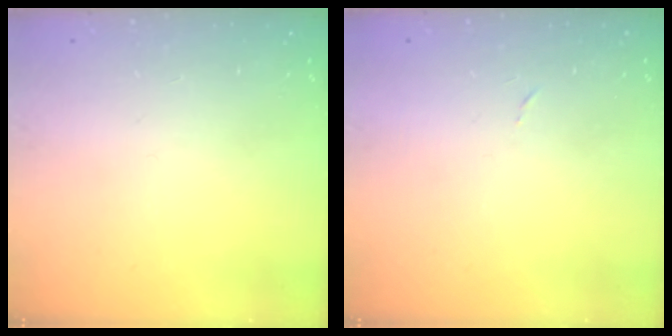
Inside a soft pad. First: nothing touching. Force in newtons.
{"total": 2.4, "press": 2.4, "slide": 0.4}